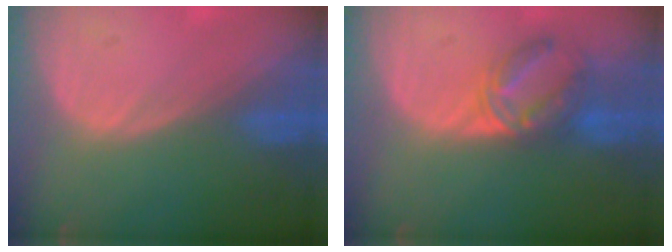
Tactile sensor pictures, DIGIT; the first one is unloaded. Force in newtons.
{"total": 6.5, "press": 6.2, "slide": 1.9}